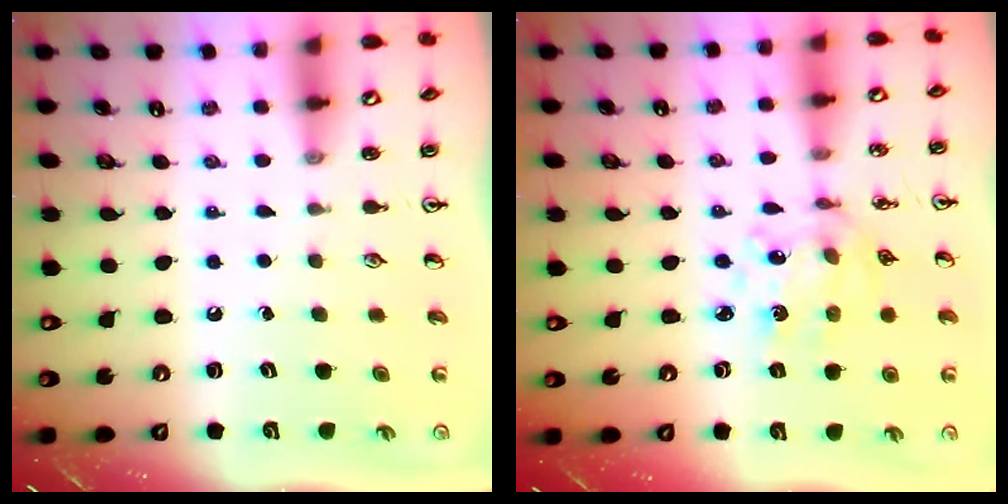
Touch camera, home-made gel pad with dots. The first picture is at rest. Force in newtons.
{"total": 7.3, "press": 6.9, "slide": 2.5}